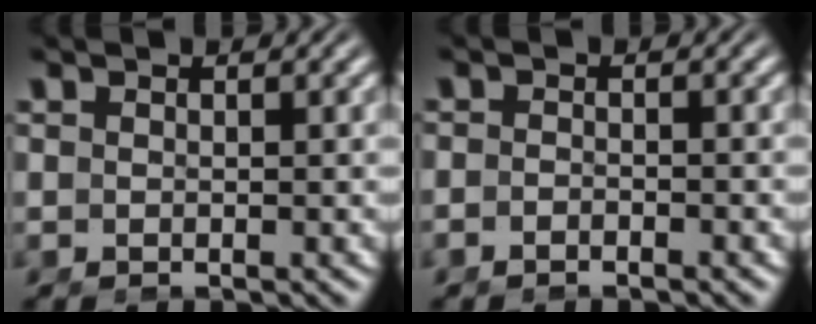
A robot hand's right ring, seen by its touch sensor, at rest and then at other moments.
{"total": 1.3, "force": [-1.3, 0.2, 0.1], "torque": [-0.005, -0.003, -0.024]}